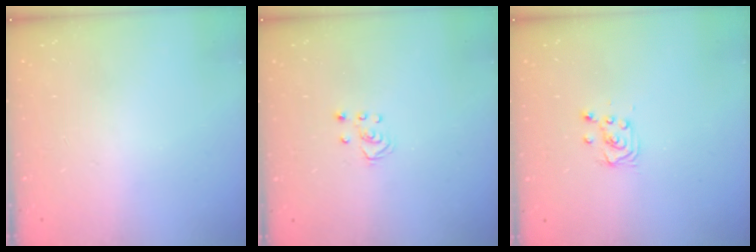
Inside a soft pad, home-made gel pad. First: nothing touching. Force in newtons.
{"total": 2.5, "press": 2.5, "slide": 0.2}
{"total": 3.8, "press": 3.8, "slide": 0.3}